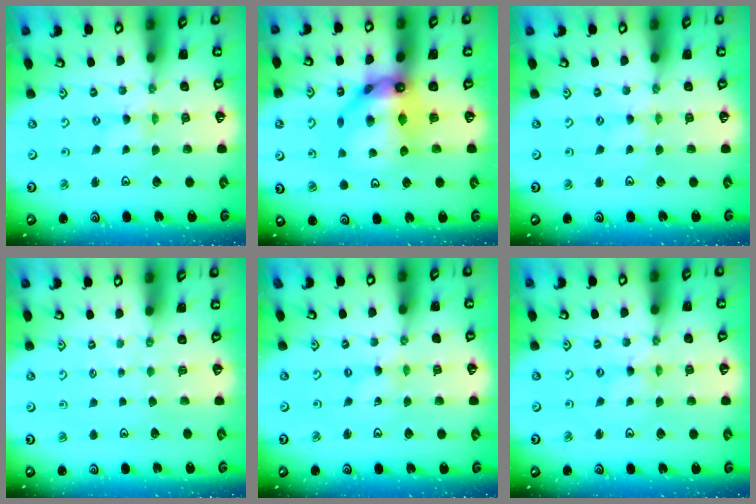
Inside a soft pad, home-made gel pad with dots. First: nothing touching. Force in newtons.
{"total": 14.1, "press": 14.0, "slide": 1.6}
{"total": 0.5, "press": 0.5, "slide": 0.2}
{"total": 0.6, "press": 0.6, "slide": 0.1}
{"total": 0.0}
{"total": 1.1, "press": 1.1, "slide": 0.2}